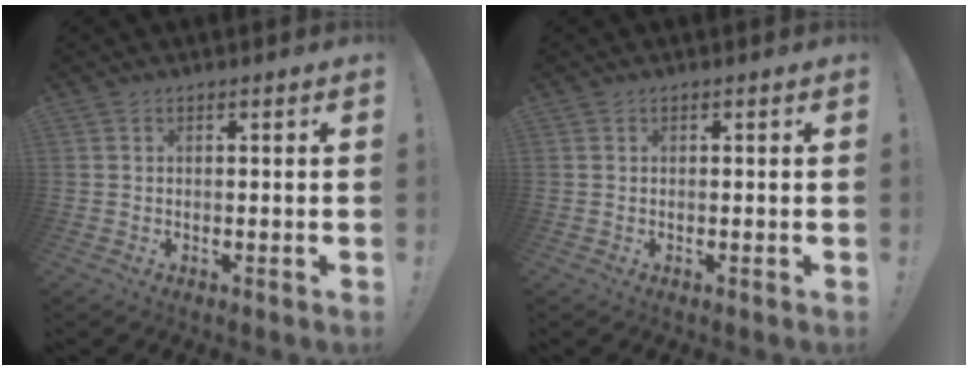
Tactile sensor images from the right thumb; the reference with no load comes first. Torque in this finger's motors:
{"motor_torque": [-1.04, 0.05, -0.29, 0.14, 0.01]}